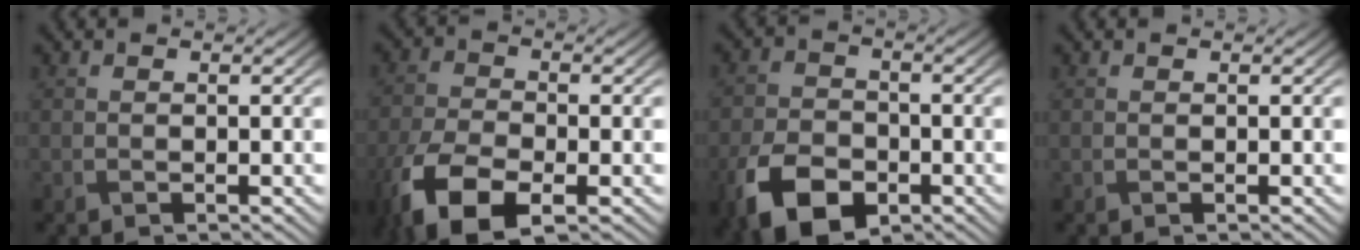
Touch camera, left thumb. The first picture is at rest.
{"total": 9.5, "force": [-5.4, 4.3, 6.5], "torque": [-0.154, -0.025, -0.107]}
{"total": 9.2, "force": [-4.7, 5.7, 5.5], "torque": [-0.131, -0.020, -0.085]}
{"total": 0.0}